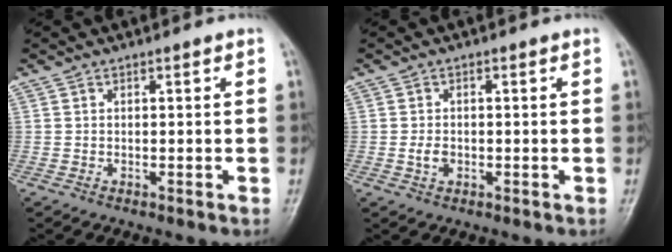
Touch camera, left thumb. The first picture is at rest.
{"total": 2.2, "force": [-0.4, 1.6, 1.5], "torque": [-0.023, 0.001, -0.008]}